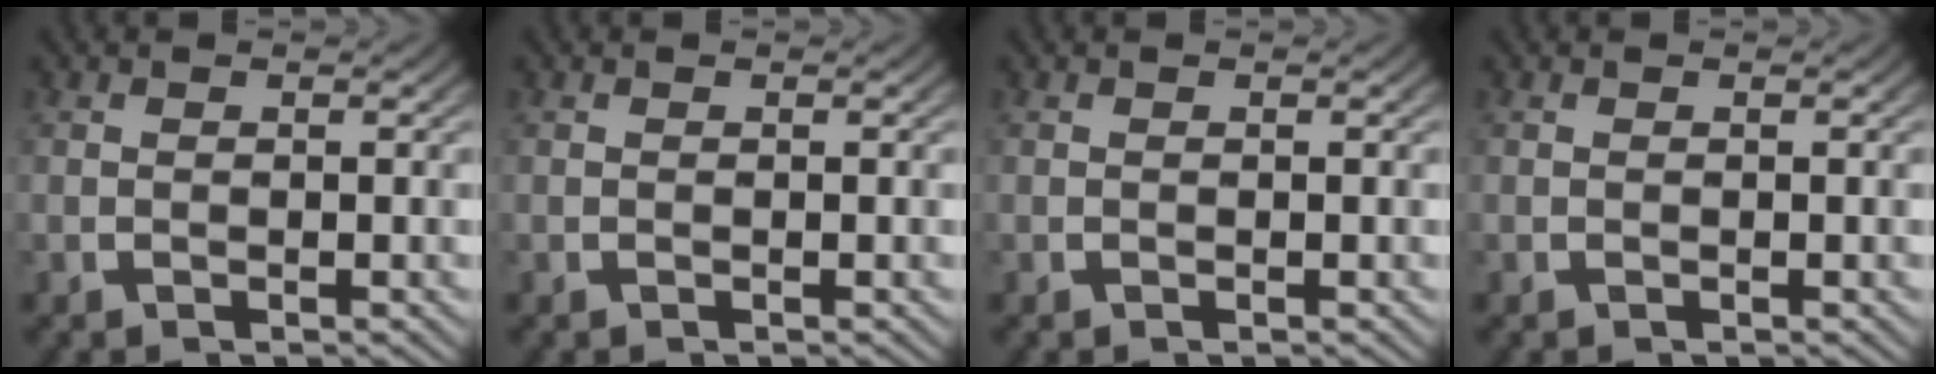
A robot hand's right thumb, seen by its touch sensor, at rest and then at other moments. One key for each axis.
{"total": 0.0}
{"total": 0.0}
{"total": 0.0}